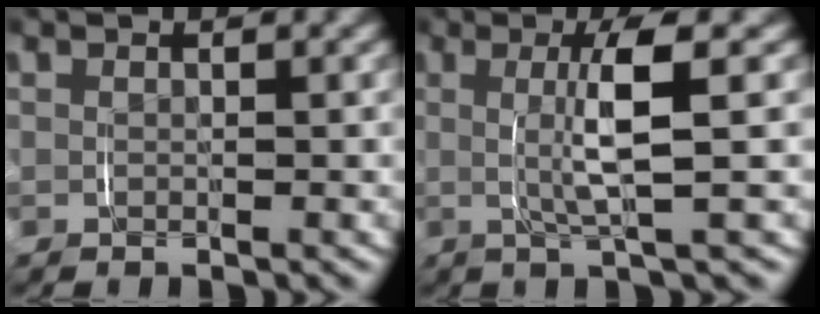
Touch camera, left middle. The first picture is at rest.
{"total": 4.1, "force": [0.5, -0.2, 4.1], "torque": [-0.071, -0.001, 0.006]}